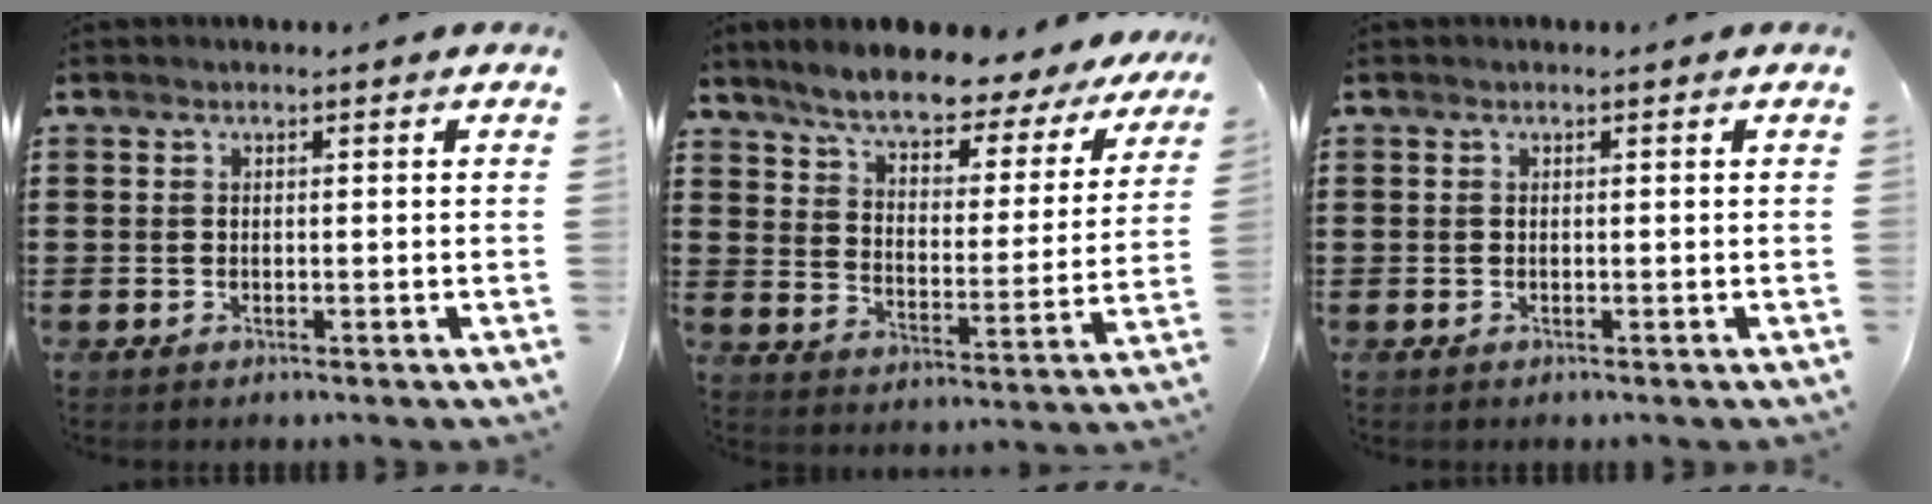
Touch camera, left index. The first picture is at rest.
{"total": 7.1, "force": [6.4, 0.8, 3.1], "torque": [-0.081, -0.041, 0.102]}
{"total": 0.0}